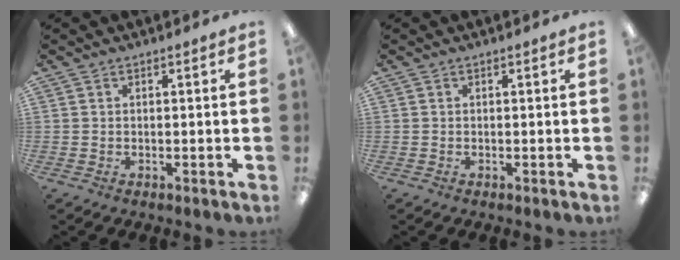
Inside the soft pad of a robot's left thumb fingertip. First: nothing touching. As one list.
[{"total": 0.0}]